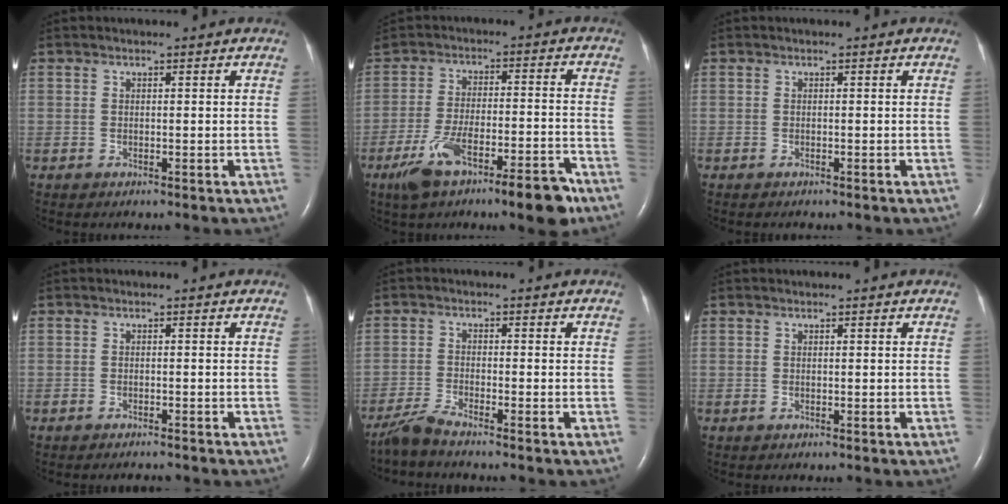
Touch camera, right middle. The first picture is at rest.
{"total": 12.0, "force": [-7.8, 2.3, 8.8], "torque": [-0.148, -0.001, -0.124]}
{"total": 0.5, "force": [-0.4, 0.1, 0.3], "torque": [-0.013, -0.003, -0.005]}
{"total": 1.4, "force": [-1.4, 0.3, 0.4], "torque": [-0.005, -0.002, -0.015]}
{"total": 3.4, "force": [-3.1, -0.5, 1.3], "torque": [-0.037, -0.015, -0.069]}
{"total": 0.0}